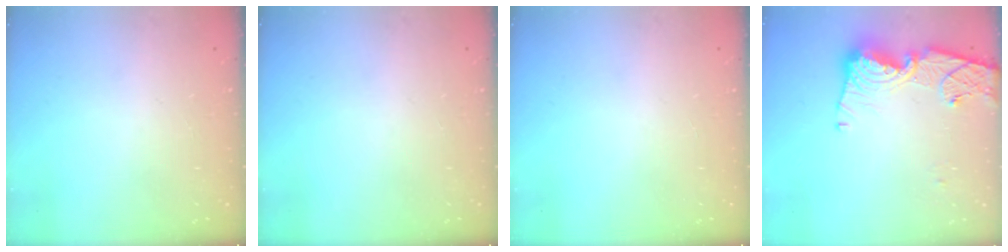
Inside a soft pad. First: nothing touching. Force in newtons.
{"total": 0.0}
{"total": 0.0}
{"total": 14.7, "press": 14.7, "slide": 1.3}